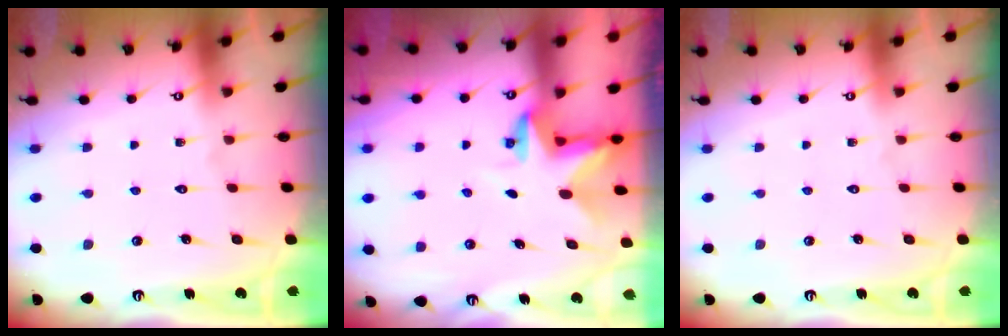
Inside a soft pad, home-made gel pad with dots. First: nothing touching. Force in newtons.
{"total": 2.8, "press": 2.8, "slide": 0.2}
{"total": 0.0}